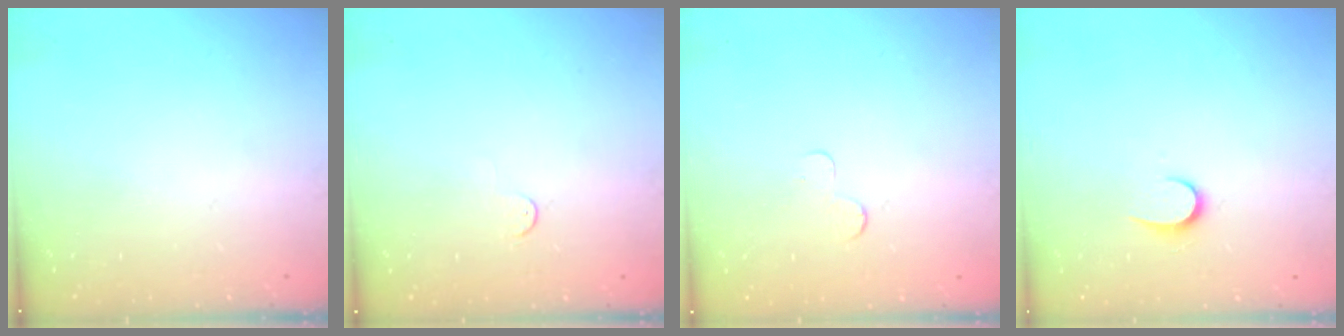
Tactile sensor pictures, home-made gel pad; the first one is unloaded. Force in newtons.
{"total": 2.8, "press": 2.8, "slide": 0.4}
{"total": 2.3, "press": 2.3, "slide": 0.2}
{"total": 5.6, "press": 5.5, "slide": 0.6}